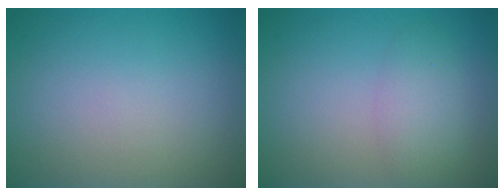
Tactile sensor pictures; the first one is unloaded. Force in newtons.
{"total": 1.8, "press": 1.8, "slide": 0.2}